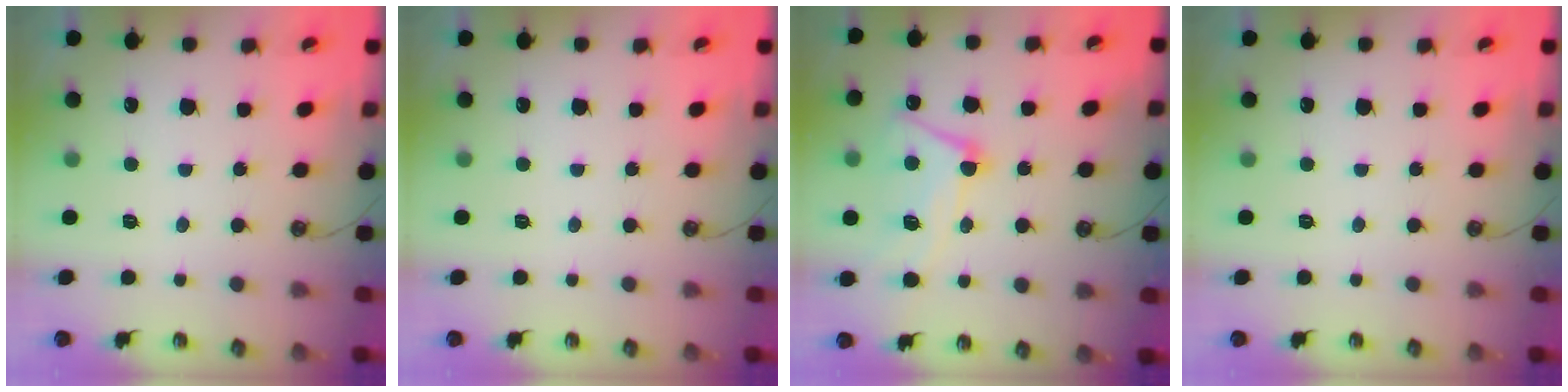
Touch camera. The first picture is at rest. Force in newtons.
{"total": 0.0}
{"total": 10.5, "press": 10.4, "slide": 1.1}
{"total": 0.0}